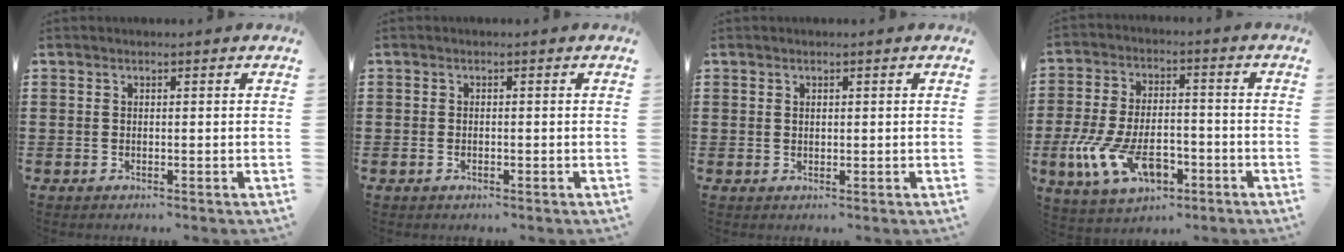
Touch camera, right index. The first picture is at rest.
{"total": 0.8, "force": [-0.3, 0.4, 0.5], "torque": [-0.012, -0.002, -0.006]}
{"total": 0.7, "force": [0.4, 0.5, 0.2], "torque": [-0.006, 0.003, 0.007]}
{"total": 11.4, "force": [-4.8, 6.0, 8.4], "torque": [-0.186, 0.006, -0.088]}